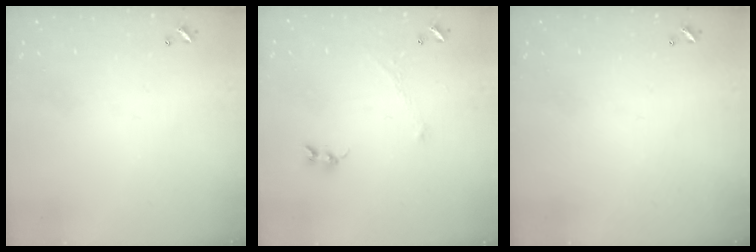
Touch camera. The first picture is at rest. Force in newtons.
{"total": 1.2, "press": 1.2, "slide": 0.1}
{"total": 0.0}